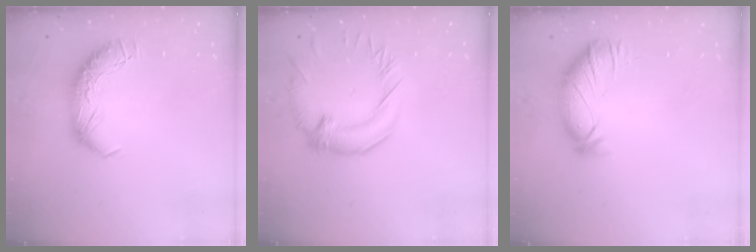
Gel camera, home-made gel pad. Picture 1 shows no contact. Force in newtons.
{"total": 2.7, "press": 2.2, "slide": 1.5}
{"total": 2.9, "press": 2.4, "slide": 1.7}